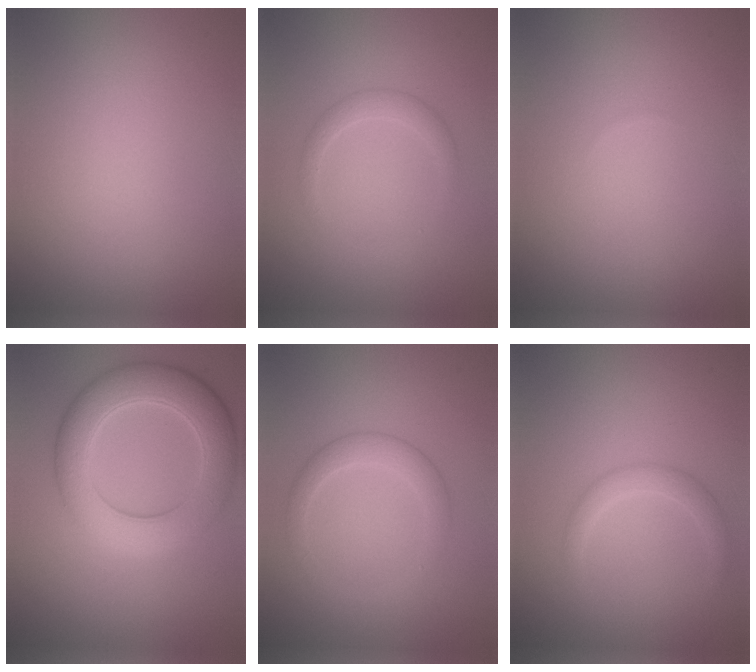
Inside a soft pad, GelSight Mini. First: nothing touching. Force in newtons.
{"total": 1.6, "press": 1.6, "slide": 0.1}
{"total": 0.0}
{"total": 7.0, "press": 7.0, "slide": 0.3}
{"total": 2.2, "press": 2.2, "slide": 0.1}
{"total": 1.7, "press": 1.7, "slide": 0.1}